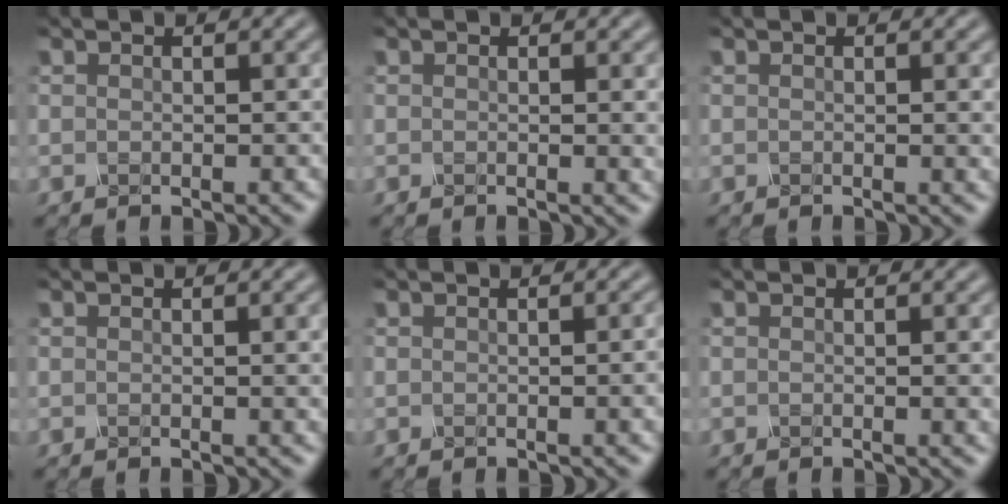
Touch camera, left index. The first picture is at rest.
{"total": 1.7, "force": [0.2, 0.6, 1.5], "torque": [-0.013, 0.001, -0.002]}
{"total": 1.5, "force": [0.1, 0.5, 1.4], "torque": [-0.011, 0.001, -0.003]}
{"total": 2.1, "force": [0.2, 0.7, 1.9], "torque": [-0.016, 0.002, 0.000]}
{"total": 3.0, "force": [-0.2, 1.1, 2.8], "torque": [-0.017, 0.011, -0.004]}
{"total": 1.8, "force": [0.0, 0.6, 1.7], "torque": [-0.014, 0.001, -0.004]}